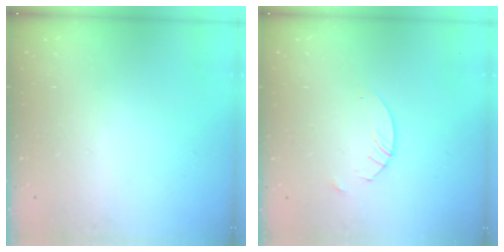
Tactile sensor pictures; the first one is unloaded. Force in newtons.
{"total": 2.4, "press": 2.4, "slide": 0.1}